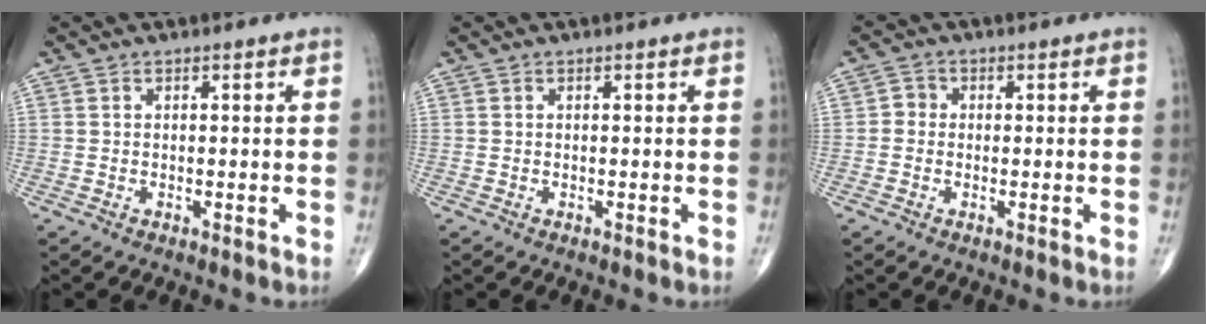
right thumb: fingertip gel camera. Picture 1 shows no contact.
{"total": 0.0}
{"total": 2.1, "force": [-0.2, 1.9, 0.8], "torque": [-0.001, 0.006, -0.012]}